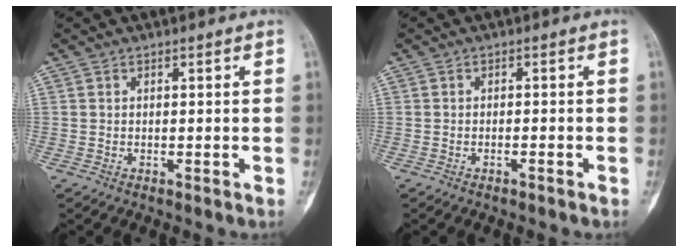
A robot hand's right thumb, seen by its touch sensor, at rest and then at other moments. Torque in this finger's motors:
{"motor_torque": [-0.56, -0.30, -0.21, -0.12, 0.00]}